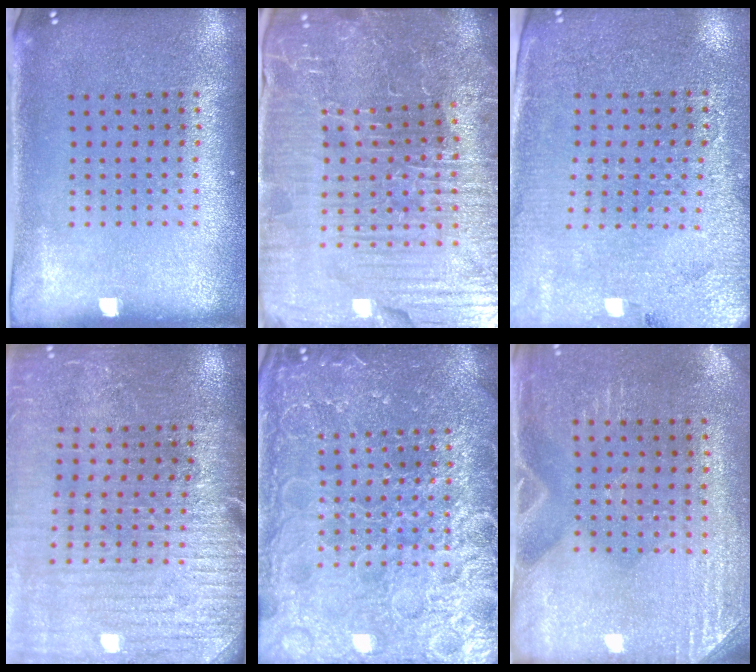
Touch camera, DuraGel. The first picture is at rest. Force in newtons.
{"total": 5.9, "press": 5.6, "slide": 1.9}
{"total": 3.0, "press": 2.9, "slide": 0.8}
{"total": 2.9, "press": 2.9, "slide": 0.6}
{"total": 6.7, "press": 6.7, "slide": 0.8}
{"total": 2.8, "press": 2.6, "slide": 1.2}